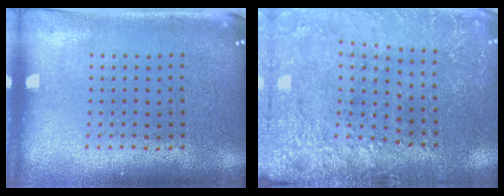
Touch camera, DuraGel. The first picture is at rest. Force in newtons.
{"total": 2.9, "press": 2.9, "slide": 0.3}